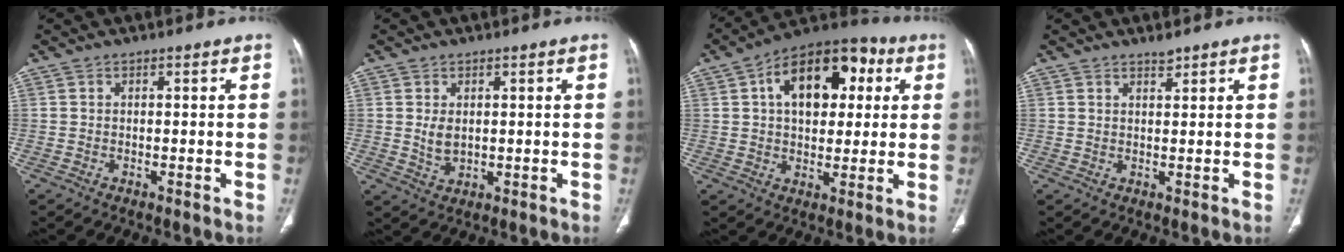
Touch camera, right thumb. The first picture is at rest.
{"total": 3.4, "force": [0.6, 2.2, 2.4], "torque": [-0.034, -0.008, 0.019]}
{"total": 17.7, "force": [4.8, 10.8, 13.1], "torque": [-0.152, 0.021, 0.064]}
{"total": 1.6, "force": [1.4, 0.3, 0.5], "torque": [0.004, -0.010, 0.025]}